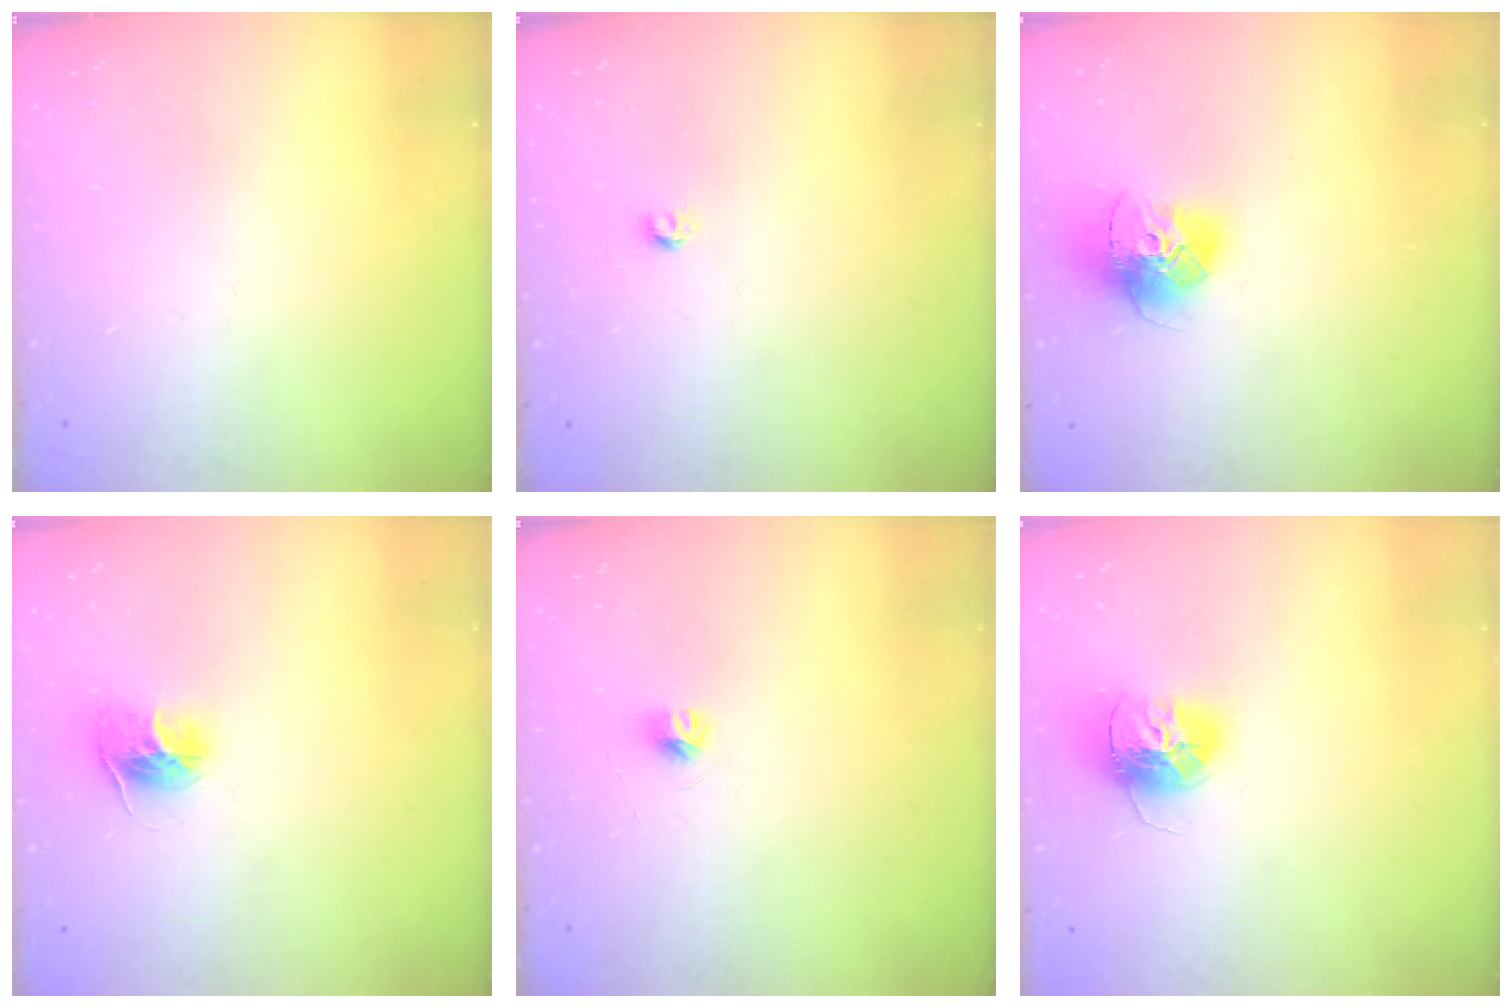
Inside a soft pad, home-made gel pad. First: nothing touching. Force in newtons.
{"total": 3.2, "press": 3.2, "slide": 0.3}
{"total": 15.2, "press": 15.2, "slide": 1.5}
{"total": 11.1, "press": 11.1, "slide": 0.9}
{"total": 4.1, "press": 4.0, "slide": 0.4}
{"total": 13.4, "press": 13.4, "slide": 1.2}